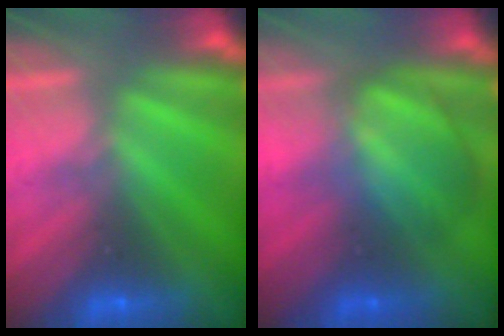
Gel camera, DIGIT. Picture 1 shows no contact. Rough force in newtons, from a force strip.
{"total": 3.0}